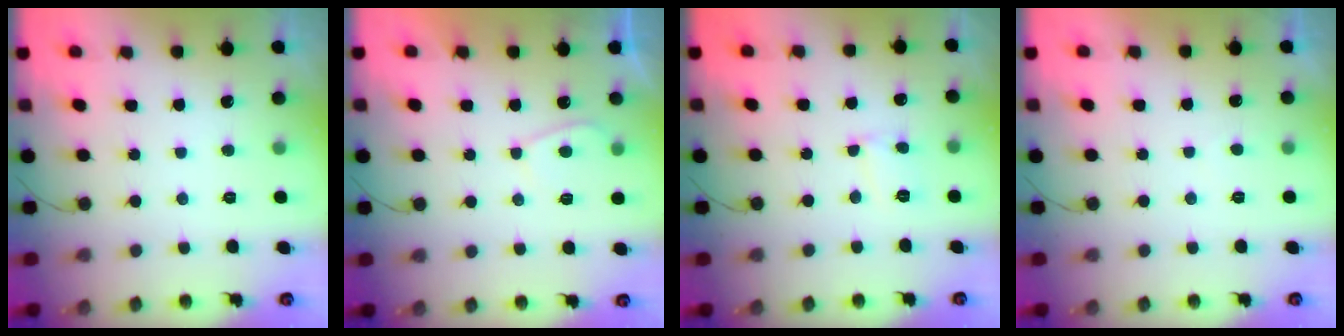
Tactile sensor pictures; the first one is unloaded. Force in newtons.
{"total": 2.7, "press": 2.6, "slide": 0.8}
{"total": 4.8, "press": 4.8, "slide": 0.2}
{"total": 0.6, "press": 0.3, "slide": 0.5}